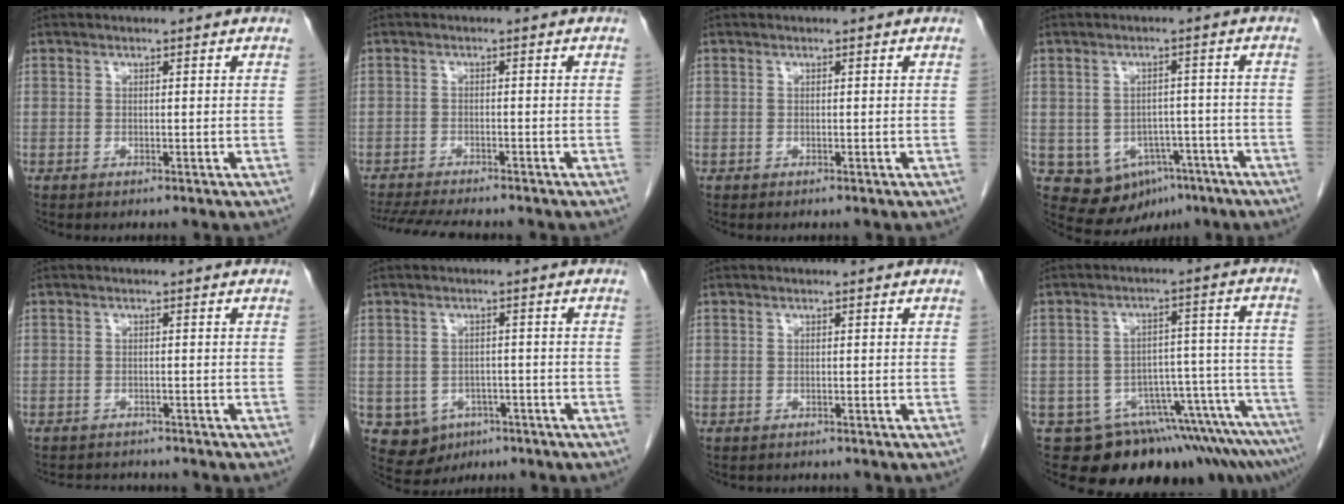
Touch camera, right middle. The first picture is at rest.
{"total": 9.7, "force": [-8.6, 1.3, 4.3], "torque": [-0.066, -0.014, -0.131]}
{"total": 0.0}
{"total": 9.3, "force": [-4.3, 7.2, 3.9], "torque": [-0.052, 0.017, -0.046]}
{"total": 5.2, "force": [-4.8, 1.6, 1.0], "torque": [-0.013, -0.002, -0.066]}
{"total": 6.7, "force": [-3.2, 5.7, 1.7], "torque": [-0.033, 0.006, -0.033]}
{"total": 1.5, "force": [-1.4, 0.6, 0.2], "torque": [-0.011, -0.002, -0.019]}
{"total": 15.6, "force": [-13.7, 2.7, 7.0], "torque": [-0.032, 0.043, -0.179]}